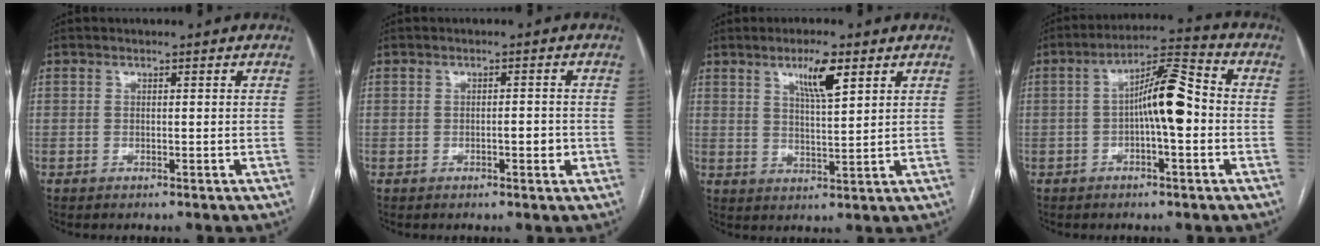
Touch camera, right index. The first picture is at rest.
{"total": 2.1, "force": [-0.4, 0.8, 1.9], "torque": [-0.030, 0.000, -0.003]}
{"total": 6.5, "force": [3.7, 1.0, 5.3], "torque": [-0.096, -0.004, 0.065]}
{"total": 9.3, "force": [-0.7, 1.7, 9.1], "torque": [-0.157, 0.025, -0.017]}